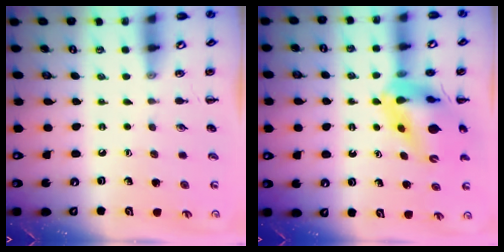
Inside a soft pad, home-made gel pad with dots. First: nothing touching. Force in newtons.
{"total": 13.4, "press": 12.8, "slide": 4.0}